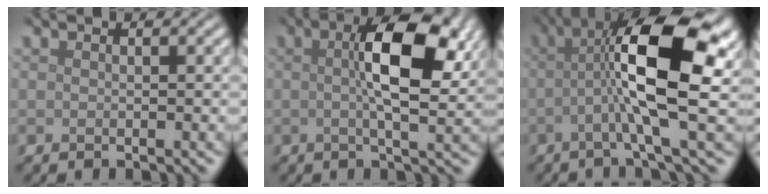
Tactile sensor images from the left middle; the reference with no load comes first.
{"total": 8.9, "force": [1.9, 2.9, 8.2], "torque": [-0.131, 0.010, 0.024]}
{"total": 10.8, "force": [0.7, 2.8, 10.5], "torque": [-0.185, 0.013, 0.010]}